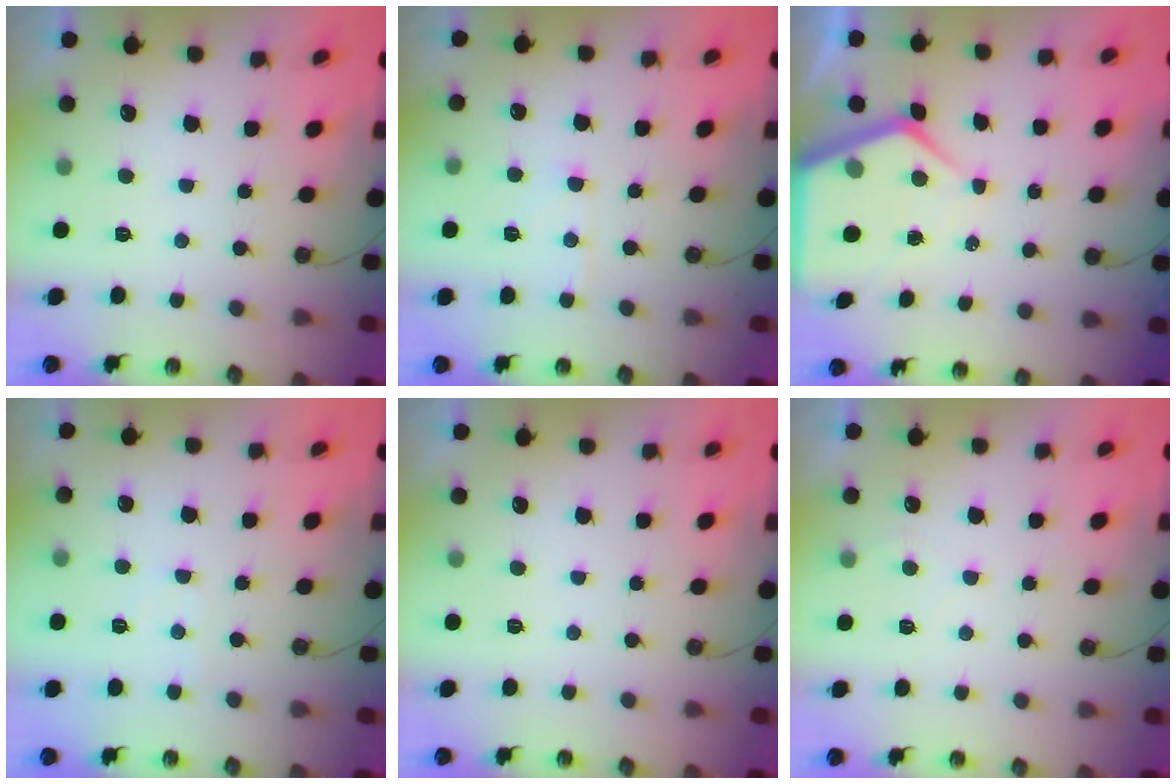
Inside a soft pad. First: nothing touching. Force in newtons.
{"total": 5.4, "press": 5.3, "slide": 0.8}
{"total": 7.4, "press": 7.3, "slide": 0.6}
{"total": 3.2, "press": 3.1, "slide": 0.4}
{"total": 0.0}
{"total": 3.9, "press": 3.8, "slide": 0.5}